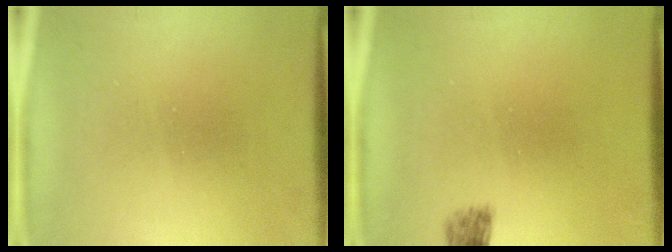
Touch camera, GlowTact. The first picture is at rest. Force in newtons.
{"total": 1.2}